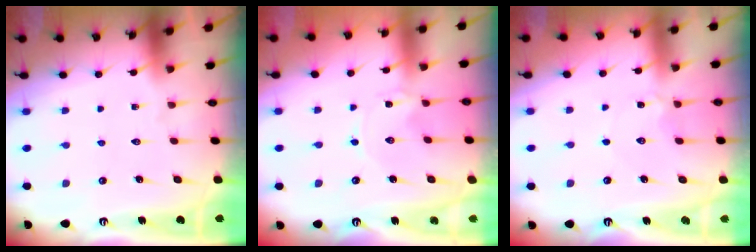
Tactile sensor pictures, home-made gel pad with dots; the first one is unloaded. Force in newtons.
{"total": 0.0}
{"total": 2.3, "press": 2.3, "slide": 0.2}